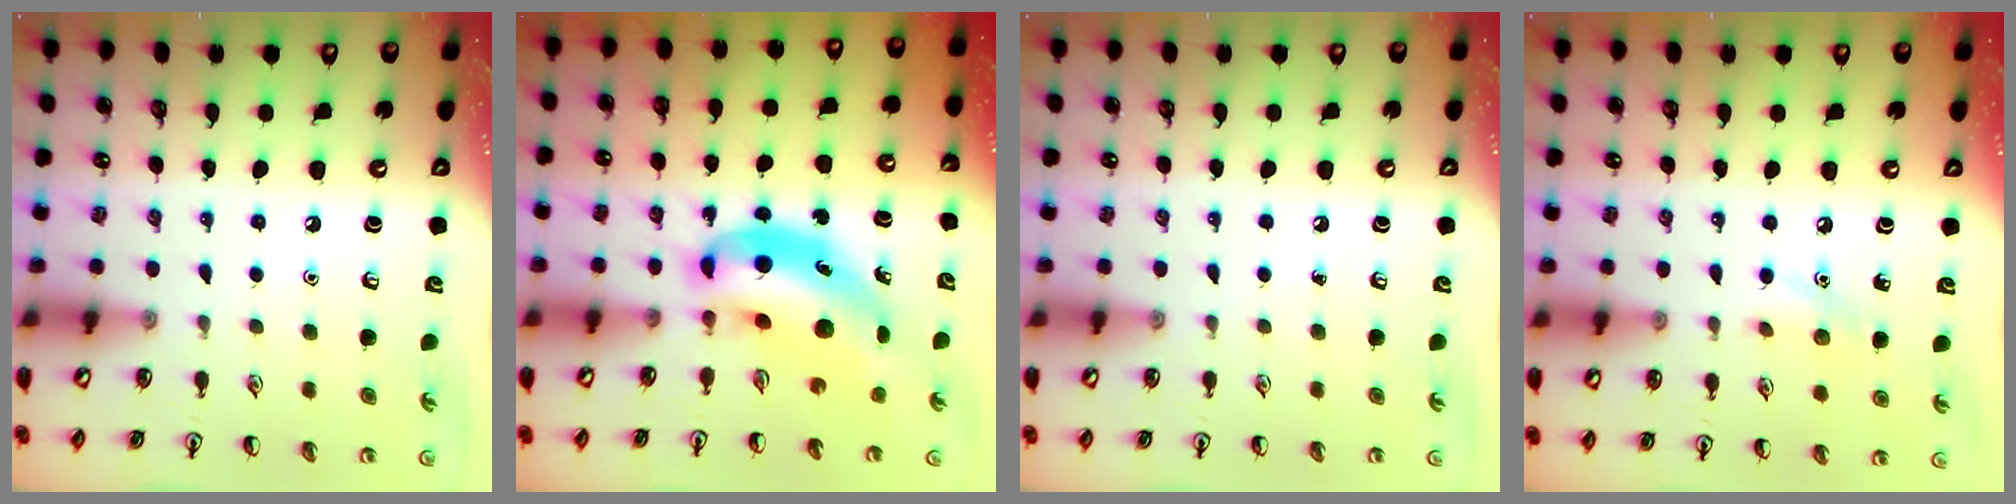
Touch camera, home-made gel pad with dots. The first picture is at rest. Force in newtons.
{"total": 9.7, "press": 9.3, "slide": 2.6}
{"total": 0.0}
{"total": 6.3, "press": 6.0, "slide": 2.0}